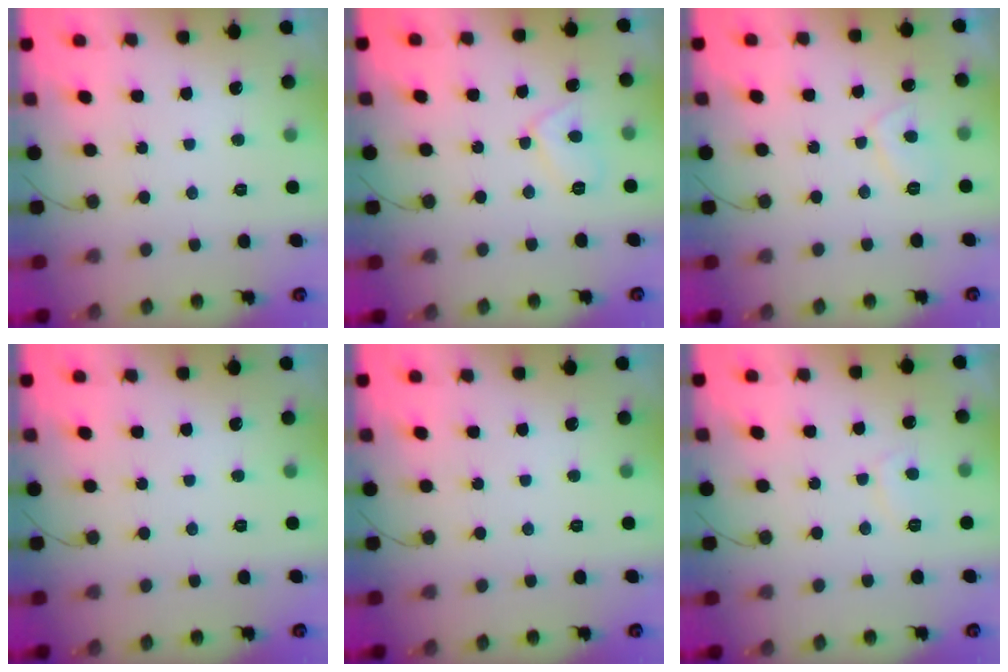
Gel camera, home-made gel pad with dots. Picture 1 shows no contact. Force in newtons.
{"total": 6.1, "press": 6.1, "slide": 0.5}
{"total": 2.8, "press": 2.7, "slide": 0.9}
{"total": 0.0}
{"total": 0.0}
{"total": 3.7, "press": 3.6, "slide": 0.7}